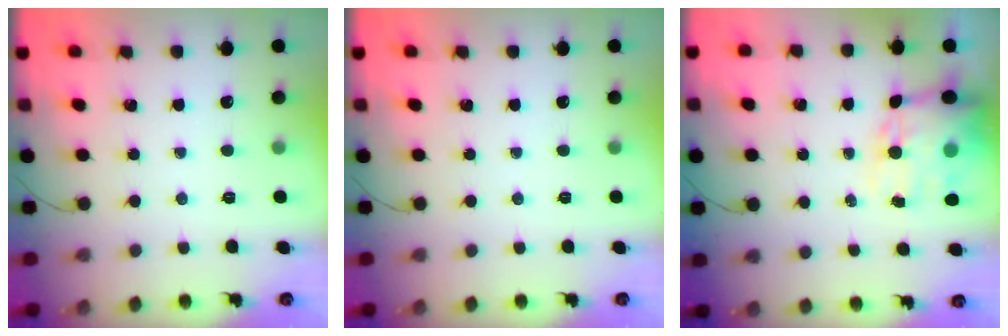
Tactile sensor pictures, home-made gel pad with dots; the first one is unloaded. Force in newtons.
{"total": 0.0}
{"total": 14.2, "press": 13.8, "slide": 3.4}